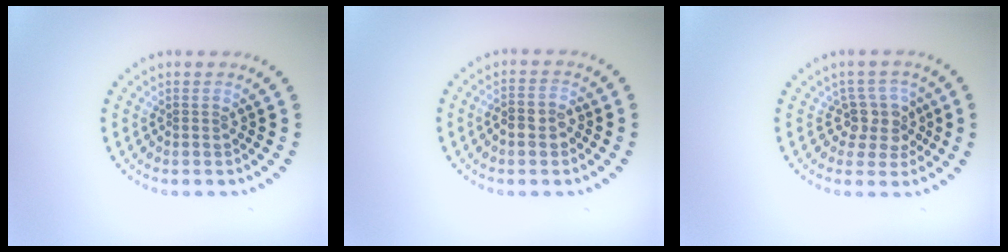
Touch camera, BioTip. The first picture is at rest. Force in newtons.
{"total": 2.3, "press": 2.2, "slide": 0.8}
{"total": 3.0, "press": 2.4, "slide": 1.8}